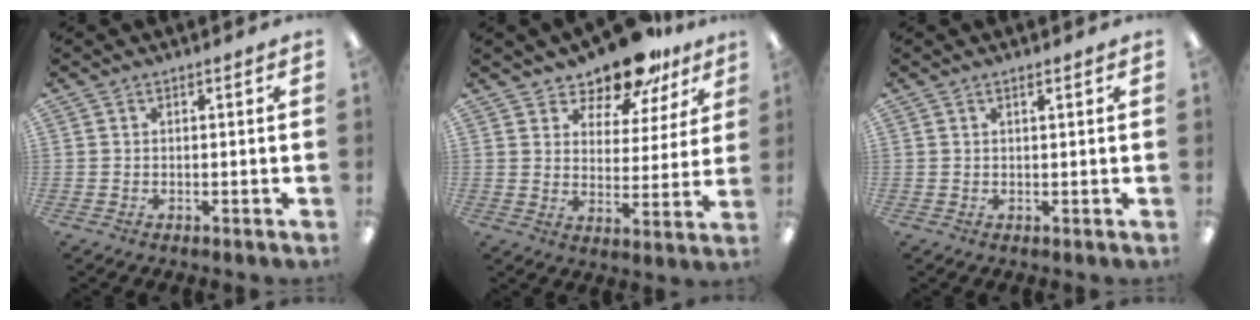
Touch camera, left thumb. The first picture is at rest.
{"total": 12.7, "force": [11.2, 4.7, 3.8], "torque": [-0.058, -0.086, 0.203]}
{"total": 0.8, "force": [0.7, 0.1, 0.5], "torque": [-0.011, 0.000, 0.012]}